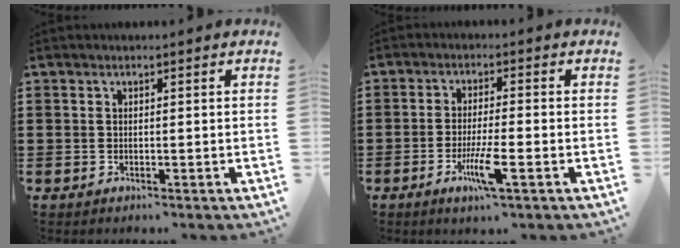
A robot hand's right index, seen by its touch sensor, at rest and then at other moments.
{"total": 6.2, "force": [-2.6, 0.6, 5.5], "torque": [-0.108, -0.015, -0.047]}